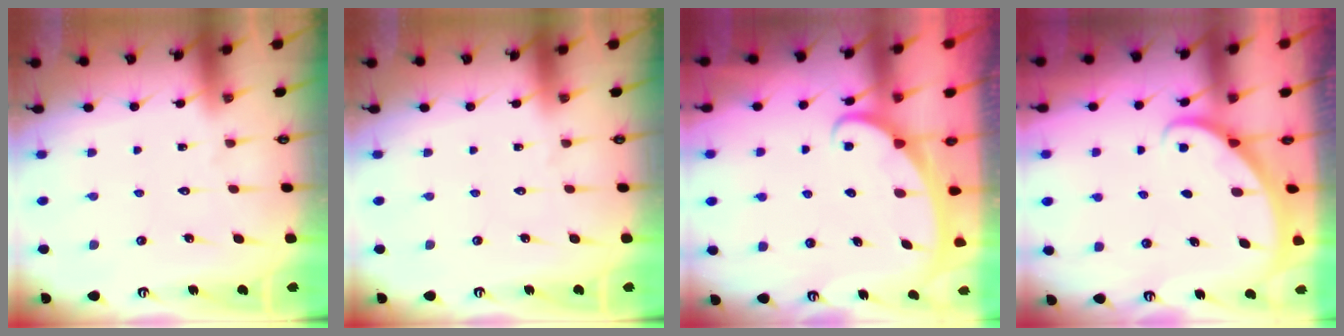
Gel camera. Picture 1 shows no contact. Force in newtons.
{"total": 0.0}
{"total": 2.5, "press": 2.5, "slide": 0.4}
{"total": 2.1, "press": 2.1, "slide": 0.1}